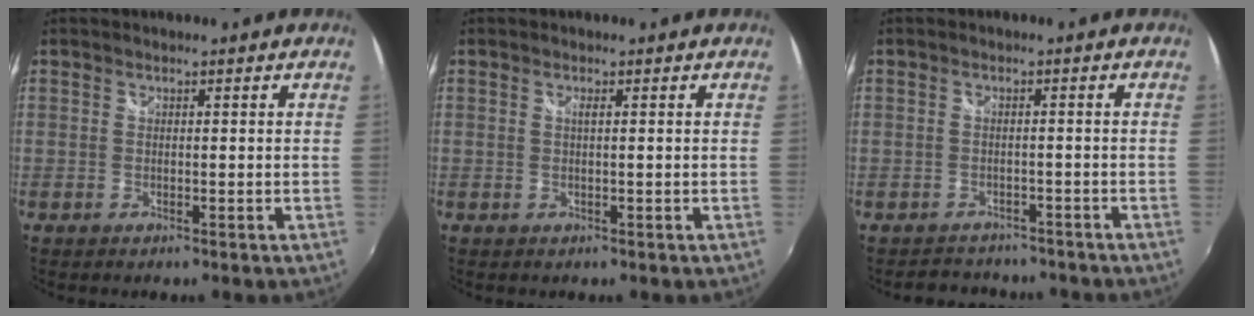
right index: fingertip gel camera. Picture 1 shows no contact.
{"total": 0.7, "force": [0.1, -0.2, 0.7], "torque": [-0.013, 0.000, 0.001]}
{"total": 5.3, "force": [-4.5, 2.8, 0.5], "torque": [-0.011, 0.012, -0.061]}